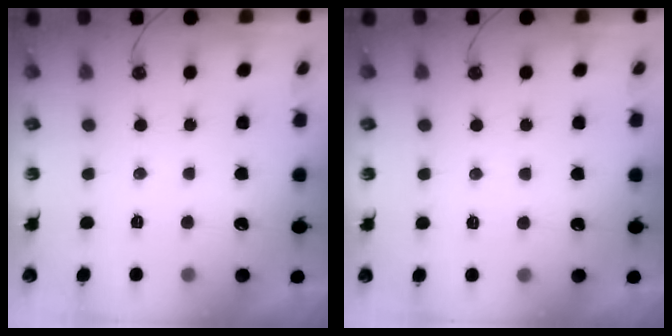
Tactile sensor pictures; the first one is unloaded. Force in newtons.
{"total": 3.6, "press": 3.6, "slide": 0.3}